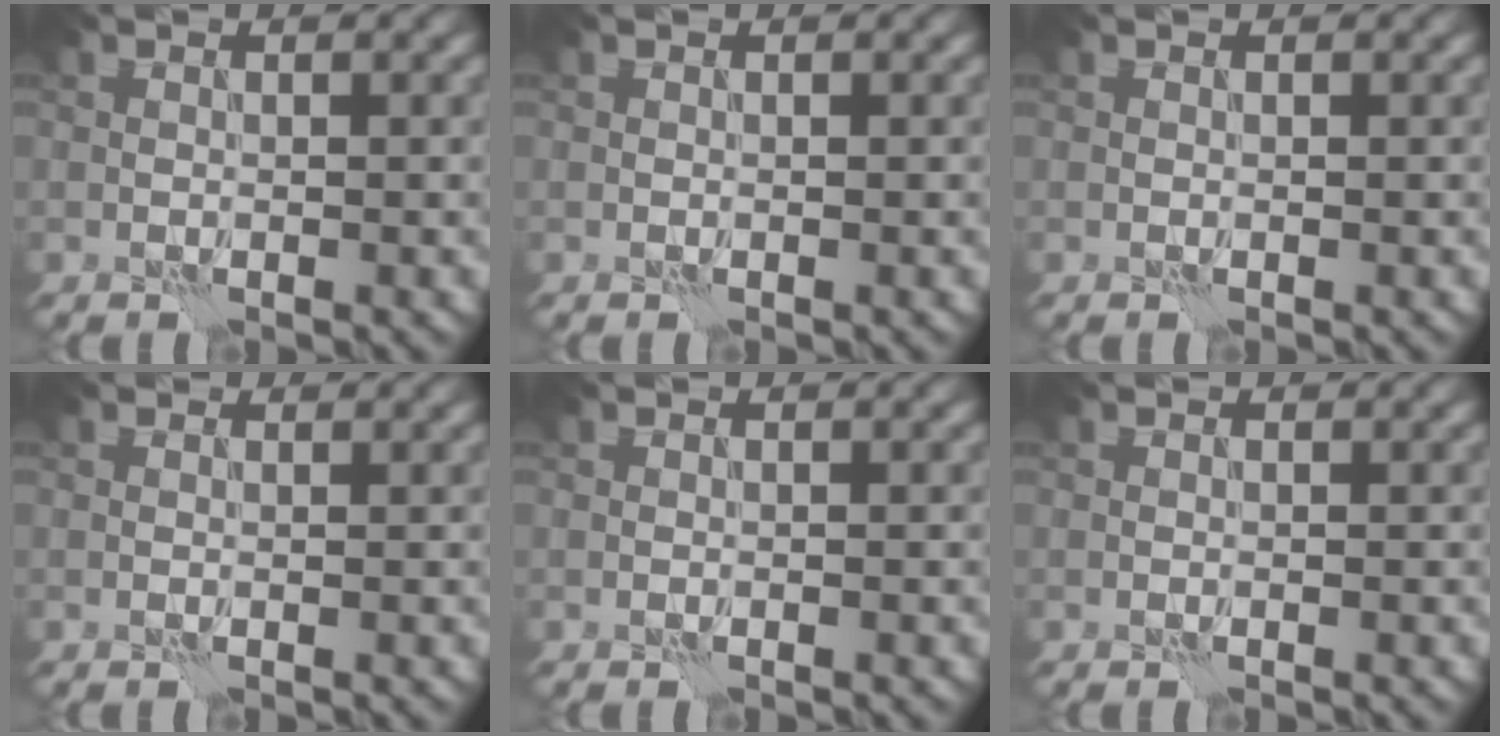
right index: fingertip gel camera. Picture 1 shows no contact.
{"total": 0.0}
{"total": 0.0}
{"total": 0.8, "force": [0.7, 0.3, 0.2], "torque": [-0.005, -0.002, 0.004]}
{"total": 0.0}
{"total": 0.0}